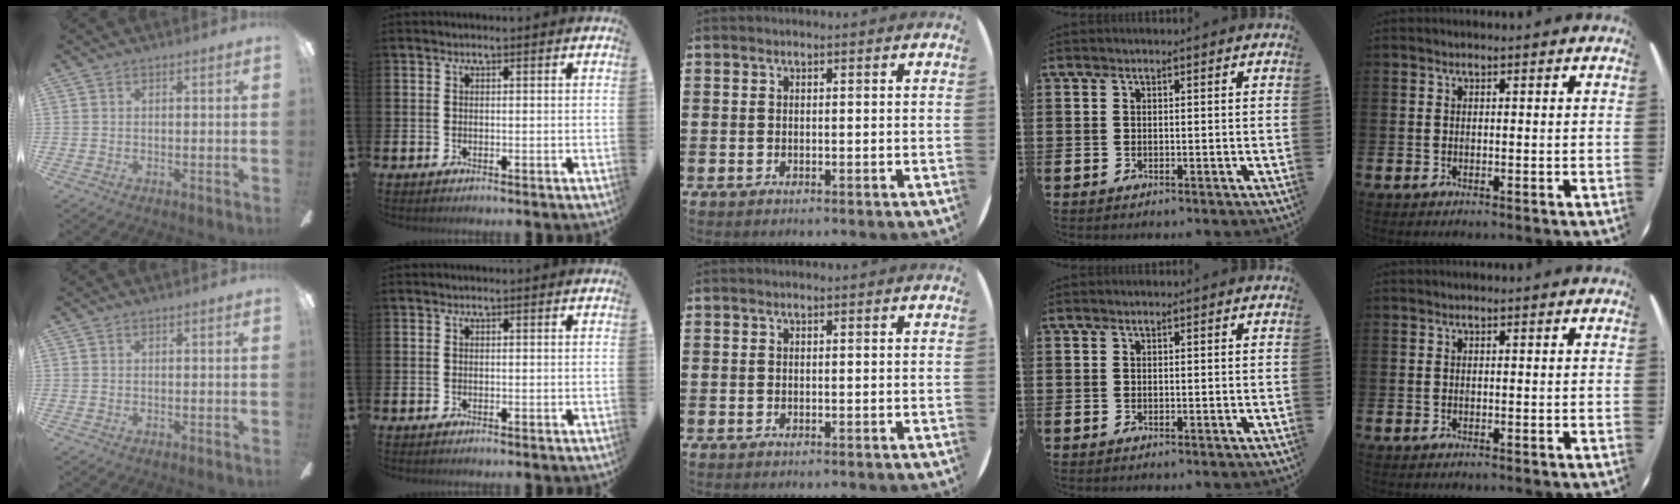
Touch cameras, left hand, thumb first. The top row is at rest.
{}